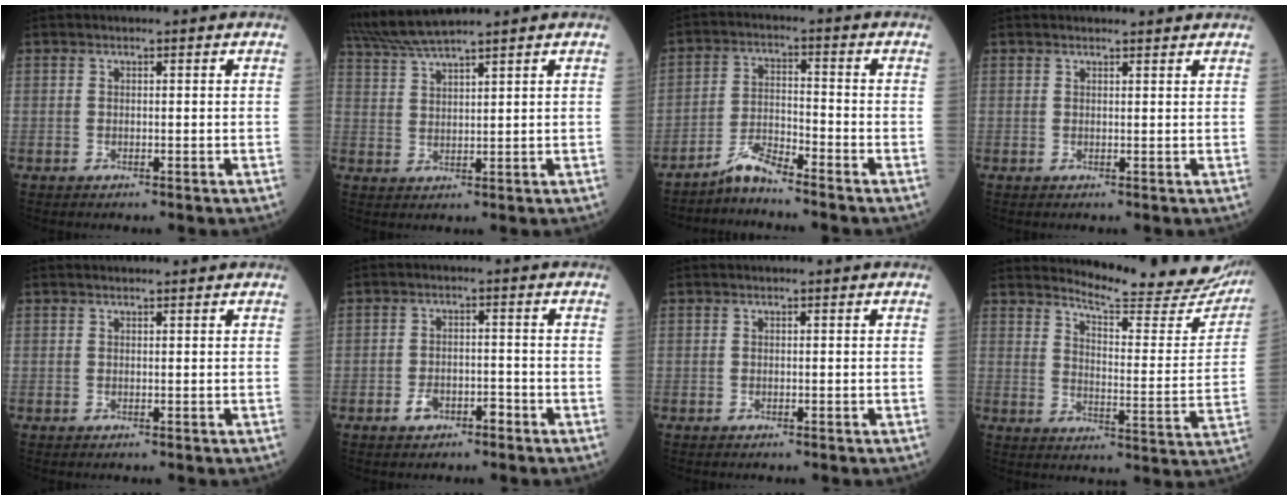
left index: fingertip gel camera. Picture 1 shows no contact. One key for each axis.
{"total": 7.0, "fx": 6.3, "fy": -1.1, "fz": 2.9, "tx": -0.065, "ty": 0.021, "tz": 0.123}
{"total": 4.5, "fx": -4.2, "fy": 0.0, "fz": 1.5, "tx": -0.032, "ty": -0.011, "tz": -0.085}
{"total": 2.7, "fx": 2.6, "fy": 0.2, "fz": 0.4, "tx": -0.009, "ty": 0.007, "tz": 0.029}
{"total": 1.7, "fx": 1.6, "fy": 0.1, "fz": 0.5, "tx": -0.008, "ty": 0.013, "tz": 0.023}
{"total": 3.2, "fx": -2.0, "fy": 1.8, "fz": 1.8, "tx": -0.031, "ty": 0.004, "tz": -0.032}
{"total": 0.0}
{"total": 19.1, "fx": 18.2, "fy": 1.9, "fz": 5.4, "tx": -0.070, "ty": -0.096, "tz": 0.214}